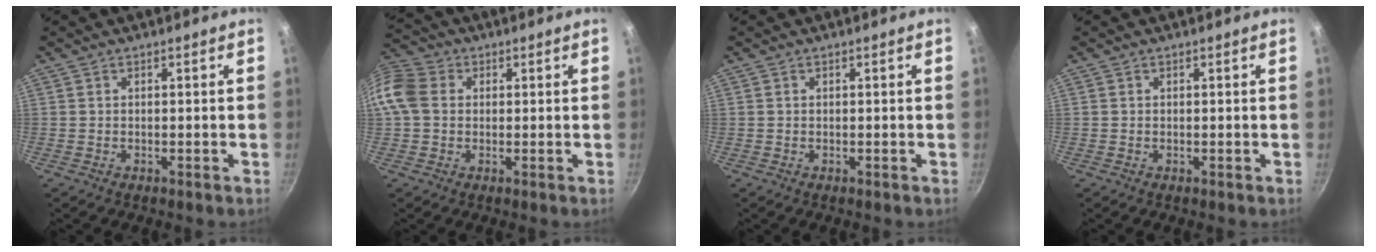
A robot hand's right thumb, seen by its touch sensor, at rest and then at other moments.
{"total": 12.7, "force": [1.2, 10.4, 7.2], "torque": [-0.153, 0.029, 0.008]}
{"total": 0.0}
{"total": 0.0}